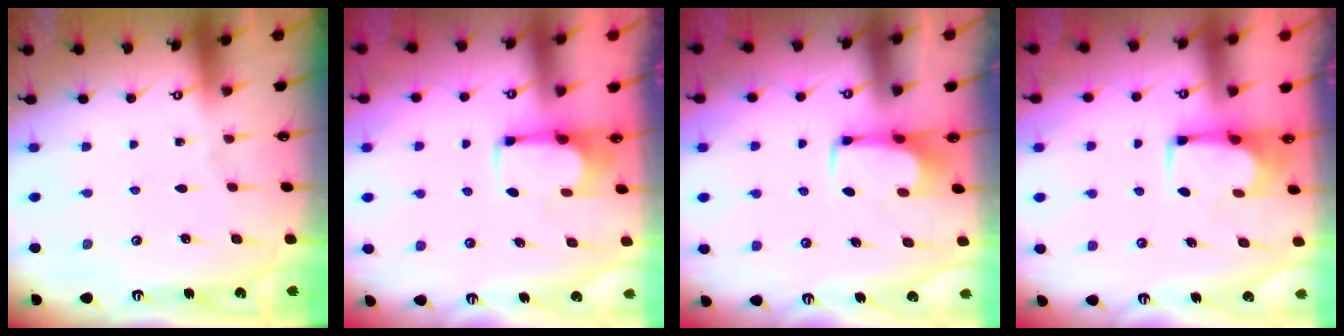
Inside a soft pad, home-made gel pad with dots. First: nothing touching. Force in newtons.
{"total": 1.8, "press": 1.6, "slide": 0.8}
{"total": 1.7, "press": 1.6, "slide": 0.5}
{"total": 5.7, "press": 5.7, "slide": 0.4}